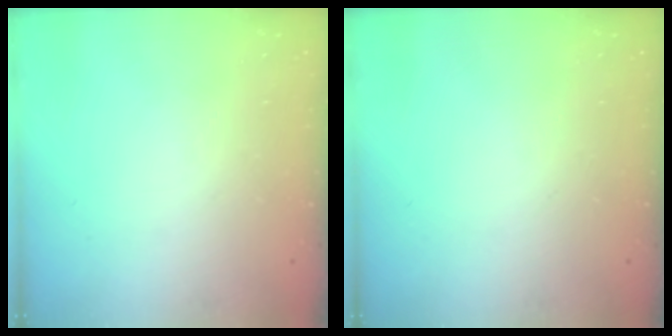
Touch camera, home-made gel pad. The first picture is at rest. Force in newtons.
{"total": 0.0}